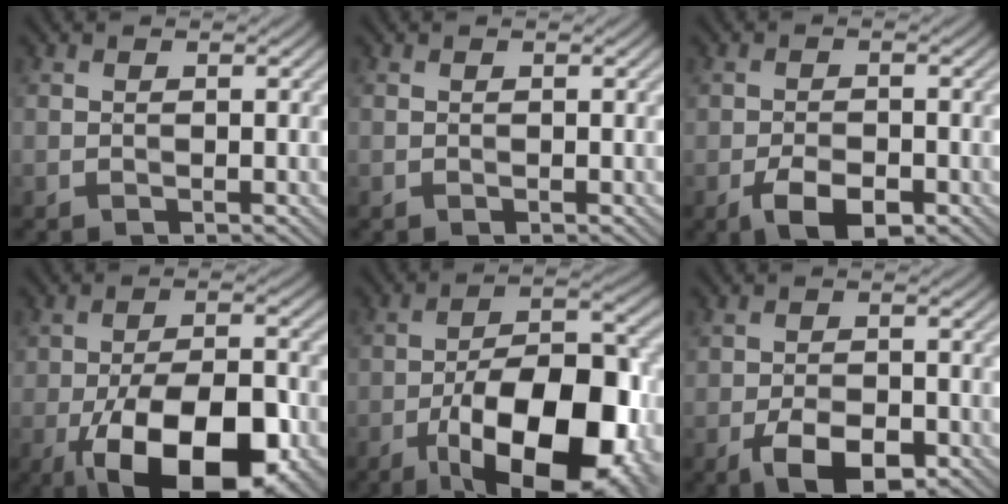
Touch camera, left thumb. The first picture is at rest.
{"total": 0.0}
{"total": 4.7, "force": [-2.5, 2.2, 3.3], "torque": [-0.059, -0.006, -0.044]}
{"total": 16.7, "force": [-6.8, 7.8, 13.1], "torque": [-0.207, -0.012, -0.111]}
{"total": 18.2, "force": [-7.9, 7.8, 14.4], "torque": [-0.203, 0.003, -0.133]}
{"total": 6.0, "force": [-3.0, 2.9, 4.3], "torque": [-0.073, -0.005, -0.053]}